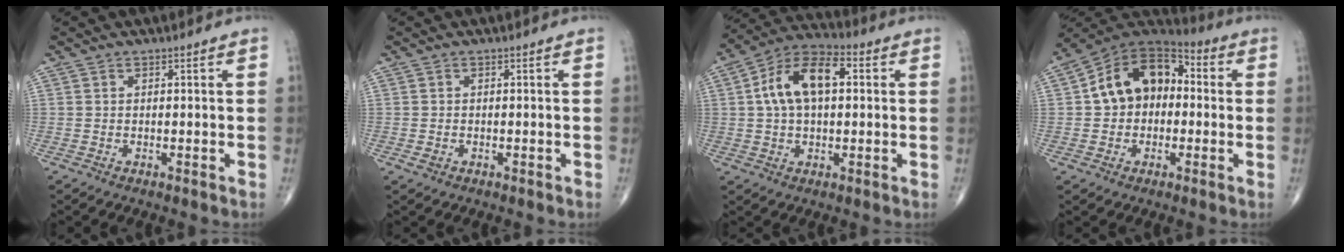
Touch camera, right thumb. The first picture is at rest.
{"total": 1.1, "force": [-0.4, 0.8, 0.6], "torque": [-0.010, 0.004, -0.005]}
{"total": 13.0, "force": [2.3, 7.4, 10.5], "torque": [-0.186, 0.030, 0.031]}
{"total": 14.5, "force": [0.8, 10.5, 9.9], "torque": [-0.130, 0.043, -0.003]}